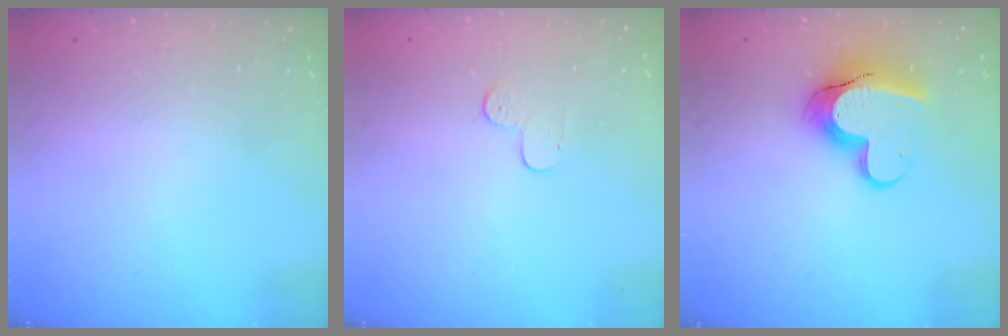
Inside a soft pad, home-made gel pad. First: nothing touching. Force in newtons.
{"total": 3.9, "press": 3.8, "slide": 0.3}
{"total": 11.8, "press": 11.8, "slide": 1.0}